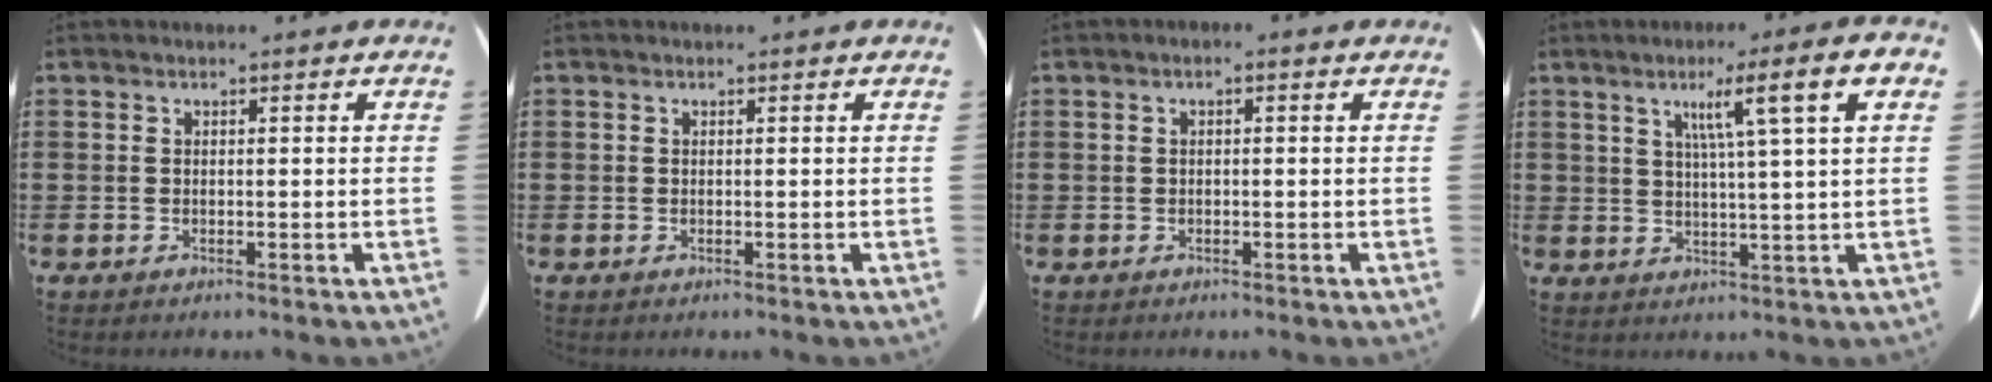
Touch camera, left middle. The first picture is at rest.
{"total": 0.0}
{"total": 0.7, "force": [-0.2, 0.2, 0.6], "torque": [-0.012, -0.002, -0.004]}
{"total": 7.2, "force": [2.9, -0.6, 6.6], "torque": [-0.116, -0.006, 0.039]}